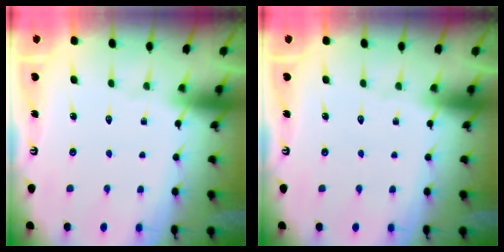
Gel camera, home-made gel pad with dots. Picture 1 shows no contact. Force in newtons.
{"total": 0.0}